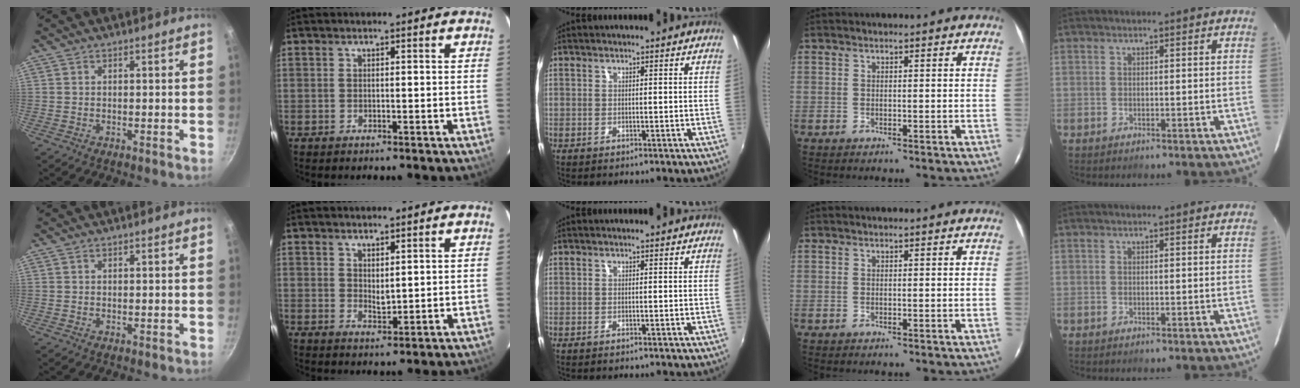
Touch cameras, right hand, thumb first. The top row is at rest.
{"index": {"total": 2.5, "force": [1.6, 1.1, 1.6], "torque": [-0.026, -0.005, 0.029]}}